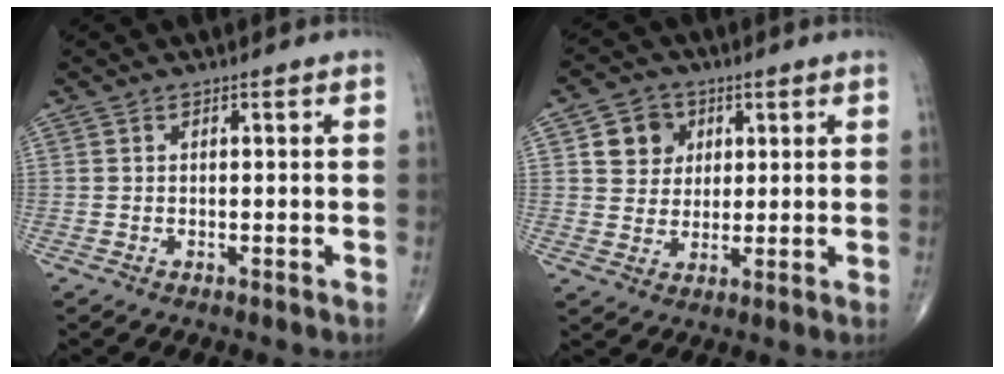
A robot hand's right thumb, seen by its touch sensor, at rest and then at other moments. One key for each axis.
{"total": 7.1, "fx": 2.4, "fy": 6.2, "fz": 2.4, "tx": -0.008, "ty": -0.005, "tz": 0.039}